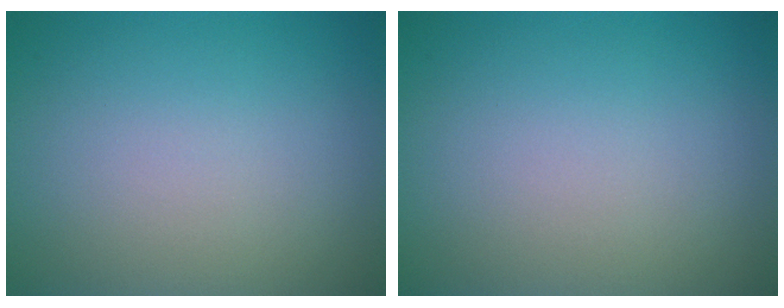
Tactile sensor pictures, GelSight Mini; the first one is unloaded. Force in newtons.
{"total": 0.0}